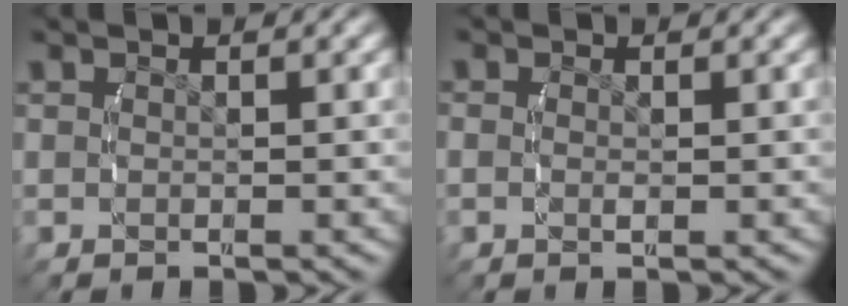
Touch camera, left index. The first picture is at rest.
{"total": 1.2, "force": [-0.1, 1.0, 0.7], "torque": [-0.018, -0.005, -0.004]}